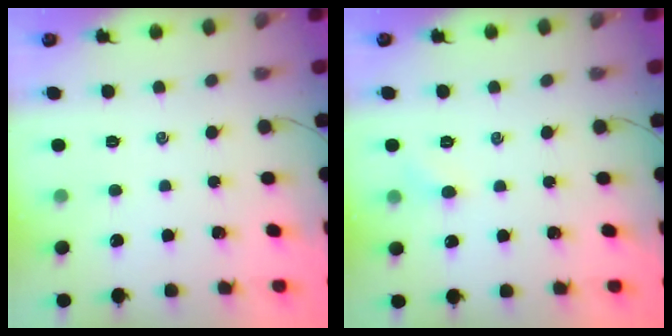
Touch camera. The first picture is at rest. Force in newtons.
{"total": 4.1, "press": 3.9, "slide": 1.2}